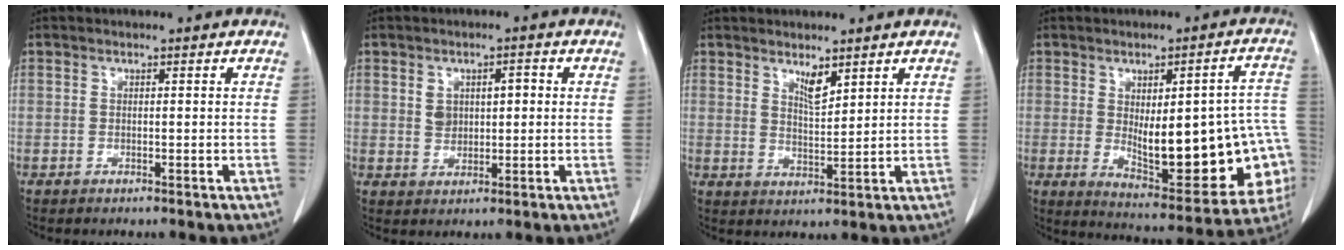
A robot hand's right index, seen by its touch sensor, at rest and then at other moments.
{"total": 4.2, "force": [0.9, 2.7, 3.1], "torque": [-0.055, 0.015, 0.025]}
{"total": 3.4, "force": [2.5, 0.7, 2.3], "torque": [-0.044, -0.009, 0.050]}
{"total": 21.9, "force": [-2.3, 6.7, 20.7], "torque": [-0.205, 0.018, 0.004]}